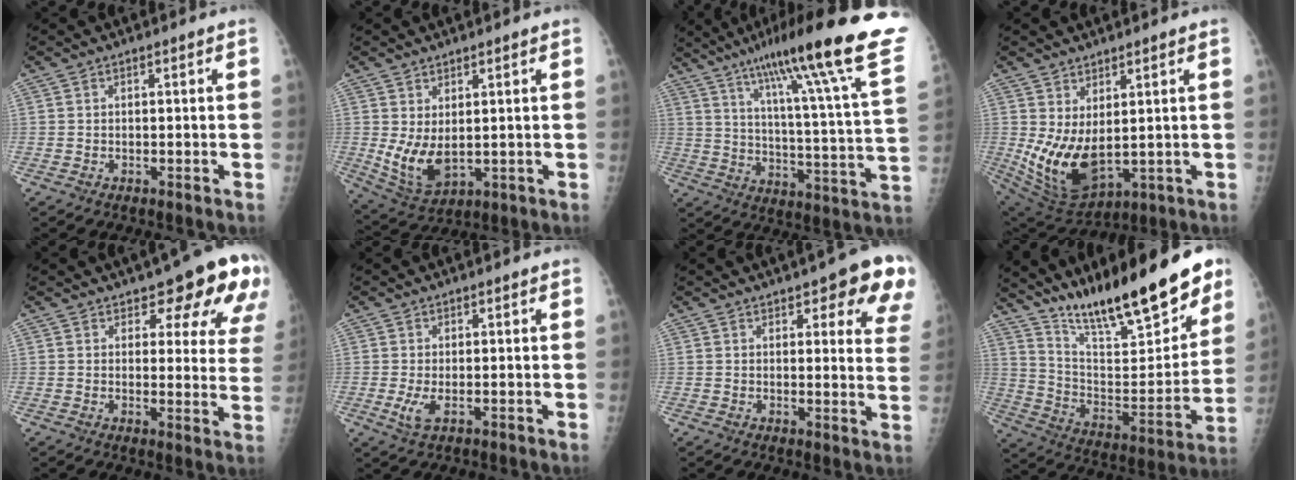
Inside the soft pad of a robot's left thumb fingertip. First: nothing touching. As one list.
[{"total": 7.6, "force": [0.6, 4.2, 6.4], "torque": [-0.113, -0.018, 0.033]}, {"total": 28.1, "force": [18.9, 2.0, 20.7], "torque": [-0.301, -0.073, 0.270]}, {"total": 11.4, "force": [1.3, 5.9, 9.6], "torque": [-0.171, -0.031, 0.052]}, {"total": 14.9, "force": [9.3, 5.7, 10.2], "torque": [-0.076, -0.044, 0.103]}, {"total": 2.8, "force": [-0.3, 1.0, 2.6], "torque": [-0.061, -0.009, -0.004]}, {"total": 12.9, "force": [7.8, 4.3, 9.3], "torque": [-0.071, -0.034, 0.079]}, {"total": 24.1, "force": [18.2, 5.5, 14.7], "torque": [-0.194, -0.088, 0.305]}]